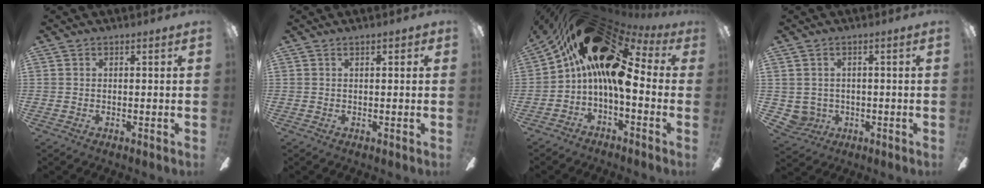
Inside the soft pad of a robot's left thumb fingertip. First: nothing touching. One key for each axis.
{"total": 0.8, "fx": 0.5, "fy": 0.5, "fz": 0.5, "tx": -0.001, "ty": 0.000, "tz": 0.006}
{"total": 25.9, "fx": 6.7, "fy": 12.9, "fz": 21.5, "tx": -0.382, "ty": -0.021, "tz": 0.119}
{"total": 3.9, "fx": 0.3, "fy": 3.9, "fz": 0.4, "tx": -0.026, "ty": 0.000, "tz": 0.009}